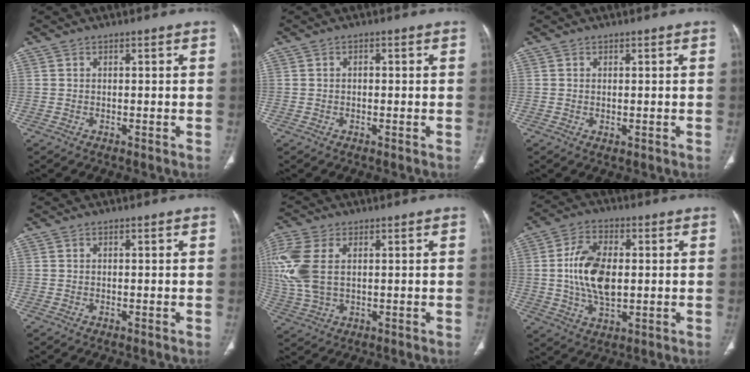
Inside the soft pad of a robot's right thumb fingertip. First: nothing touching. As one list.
[{"total": 0.7, "force": [0.0, 0.5, 0.5], "torque": [-0.005, 0.005, -0.001]}, {"total": 0.7, "force": [-0.1, 0.4, 0.5], "torque": [-0.010, -0.003, 0.004]}, {"total": 0.0}, {"total": 11.9, "force": [2.4, 7.1, 9.2], "torque": [-0.240, 0.009, 0.054]}, {"total": 12.2, "force": [0.6, 6.9, 10.0], "torque": [-0.183, 0.001, 0.014]}]